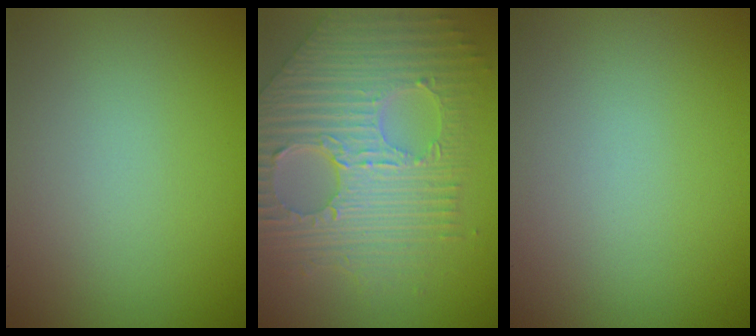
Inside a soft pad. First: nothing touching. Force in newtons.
{"total": 9.7, "press": 6.7, "slide": 7.1}
{"total": 0.0}